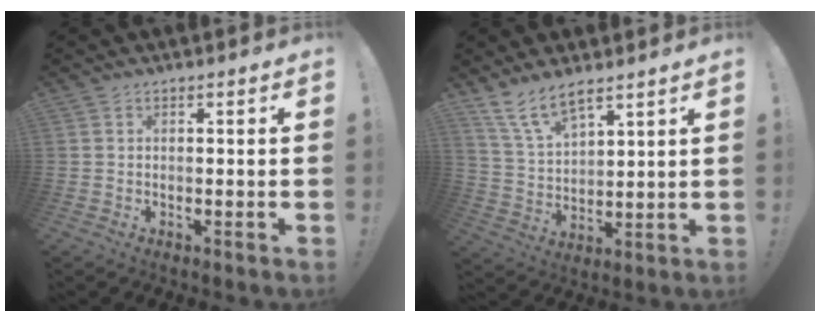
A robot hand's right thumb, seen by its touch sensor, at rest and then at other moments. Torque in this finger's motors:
{"motor_torque": [0.67, 0.84, 0.80, 0.61, 0.24]}